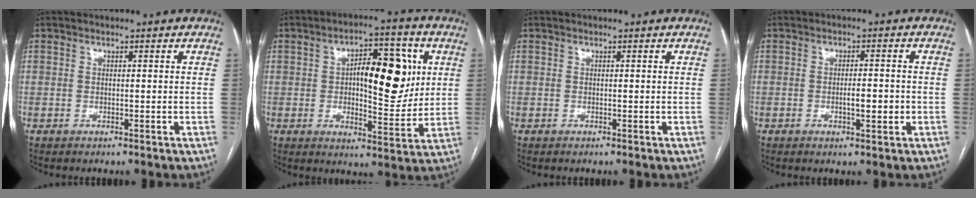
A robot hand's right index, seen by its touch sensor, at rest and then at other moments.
{"total": 13.2, "force": [2.6, 4.9, 12.0], "torque": [-0.170, 0.020, 0.043]}
{"total": 0.0}
{"total": 3.4, "force": [-0.7, 0.9, 3.2], "torque": [-0.053, 0.000, -0.007]}